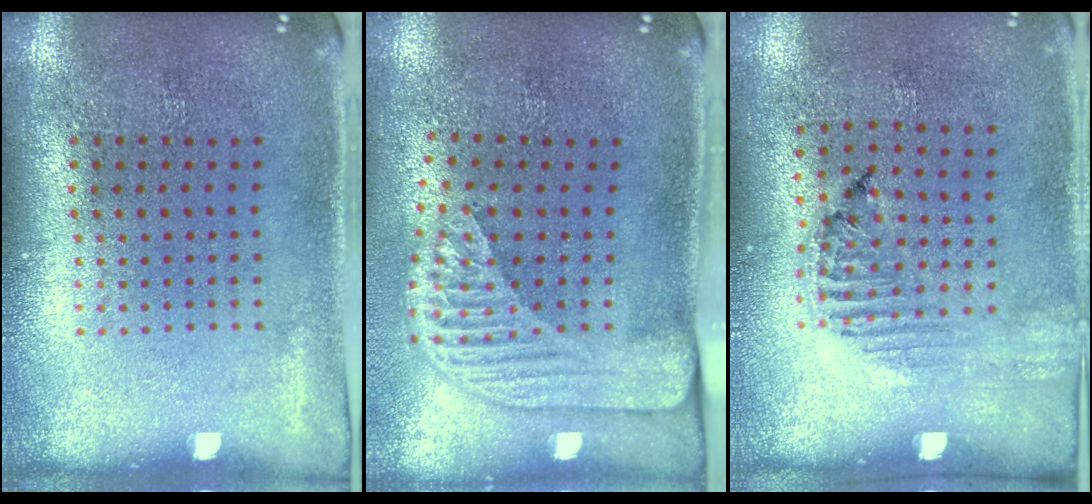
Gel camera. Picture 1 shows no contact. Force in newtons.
{"total": 2.3, "press": 1.8, "slide": 1.5}
{"total": 1.2, "press": 1.2, "slide": 0.2}